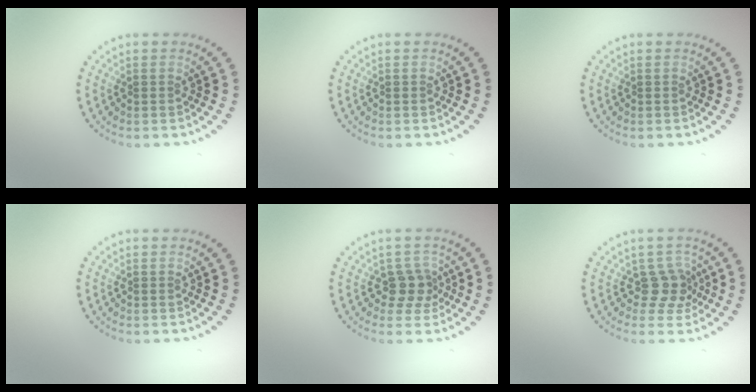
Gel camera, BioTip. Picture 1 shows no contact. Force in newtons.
{"total": 0.0}
{"total": 0.0}
{"total": 0.0}
{"total": 2.4, "press": 1.9, "slide": 1.5}
{"total": 2.6, "press": 2.0, "slide": 1.7}